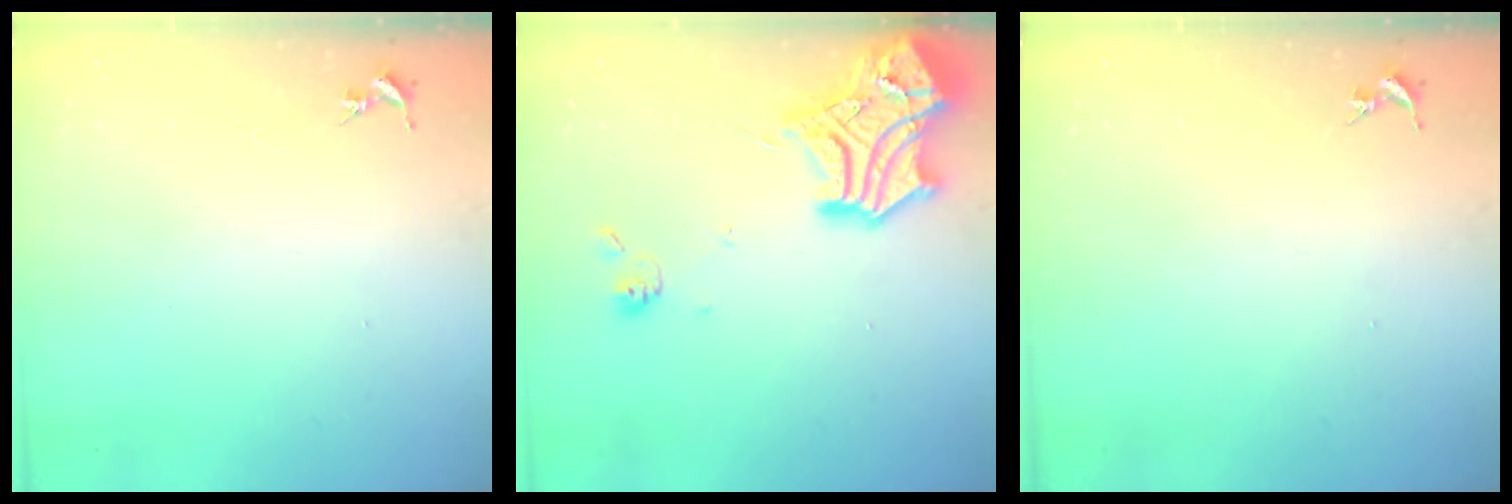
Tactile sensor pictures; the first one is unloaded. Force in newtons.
{"total": 19.1, "press": 19.0, "slide": 1.6}
{"total": 0.0}